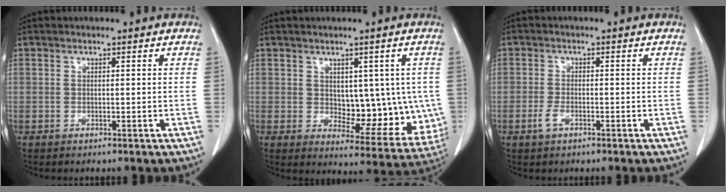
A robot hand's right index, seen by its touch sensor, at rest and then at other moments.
{"total": 11.2, "force": [0.8, 6.0, 9.4], "torque": [-0.106, 0.001, 0.030]}
{"total": 2.0, "force": [-1.0, 0.9, 1.5], "torque": [-0.036, 0.001, -0.018]}